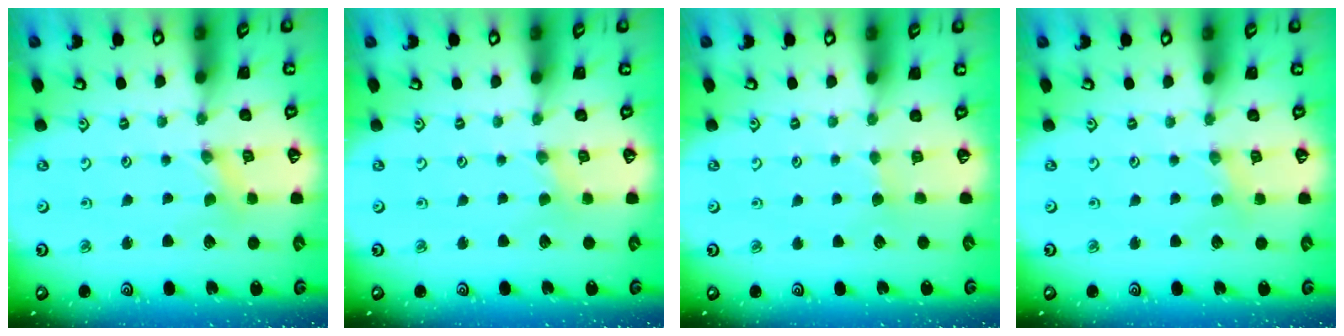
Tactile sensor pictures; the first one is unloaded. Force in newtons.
{"total": 0.8, "press": 0.8, "slide": 0.2}
{"total": 2.2, "press": 2.2, "slide": 0.2}
{"total": 0.8, "press": 0.8, "slide": 0.2}